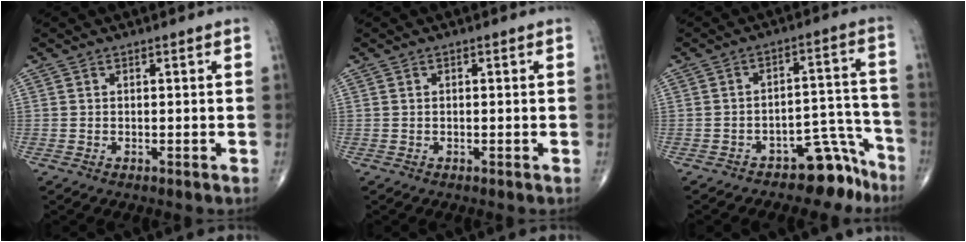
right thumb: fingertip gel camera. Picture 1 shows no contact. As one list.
[{"total": 0.0}, {"total": 7.8, "force": [-6.3, 3.7, 2.5], "torque": [0.016, 0.105, -0.096]}]